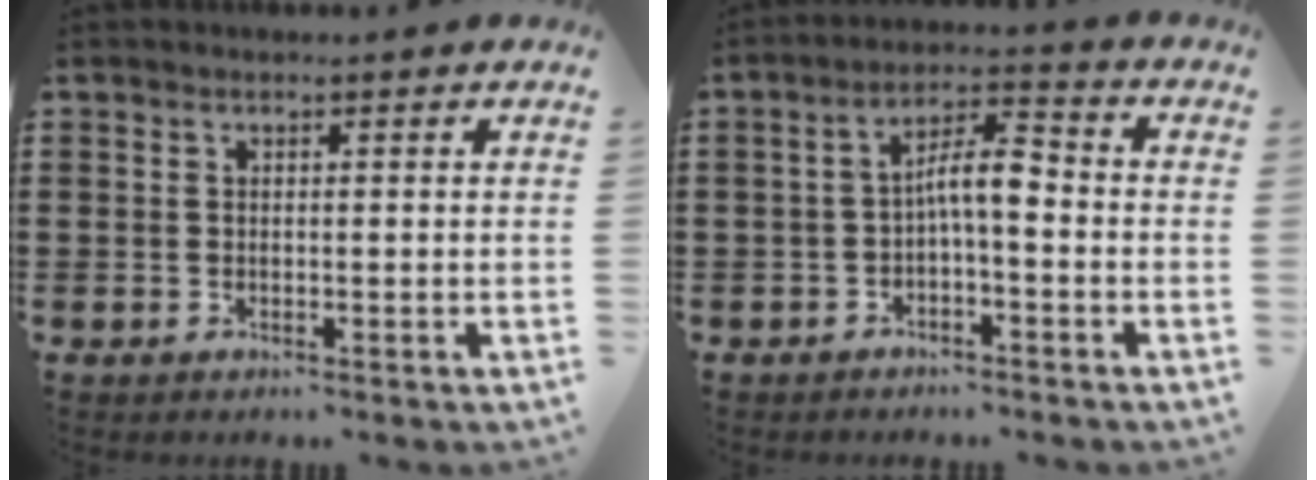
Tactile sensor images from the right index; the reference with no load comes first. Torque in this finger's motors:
{"motor_torque": [1.05, -0.52, 0.18, 0.17]}